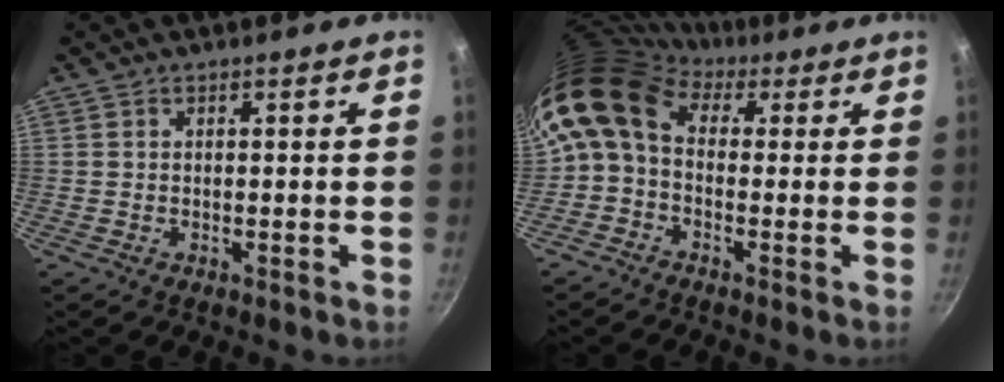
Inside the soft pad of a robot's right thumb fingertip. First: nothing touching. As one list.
[{"total": 10.4, "force": [1.3, 7.5, 7.1], "torque": [-0.137, 0.029, -0.001]}]